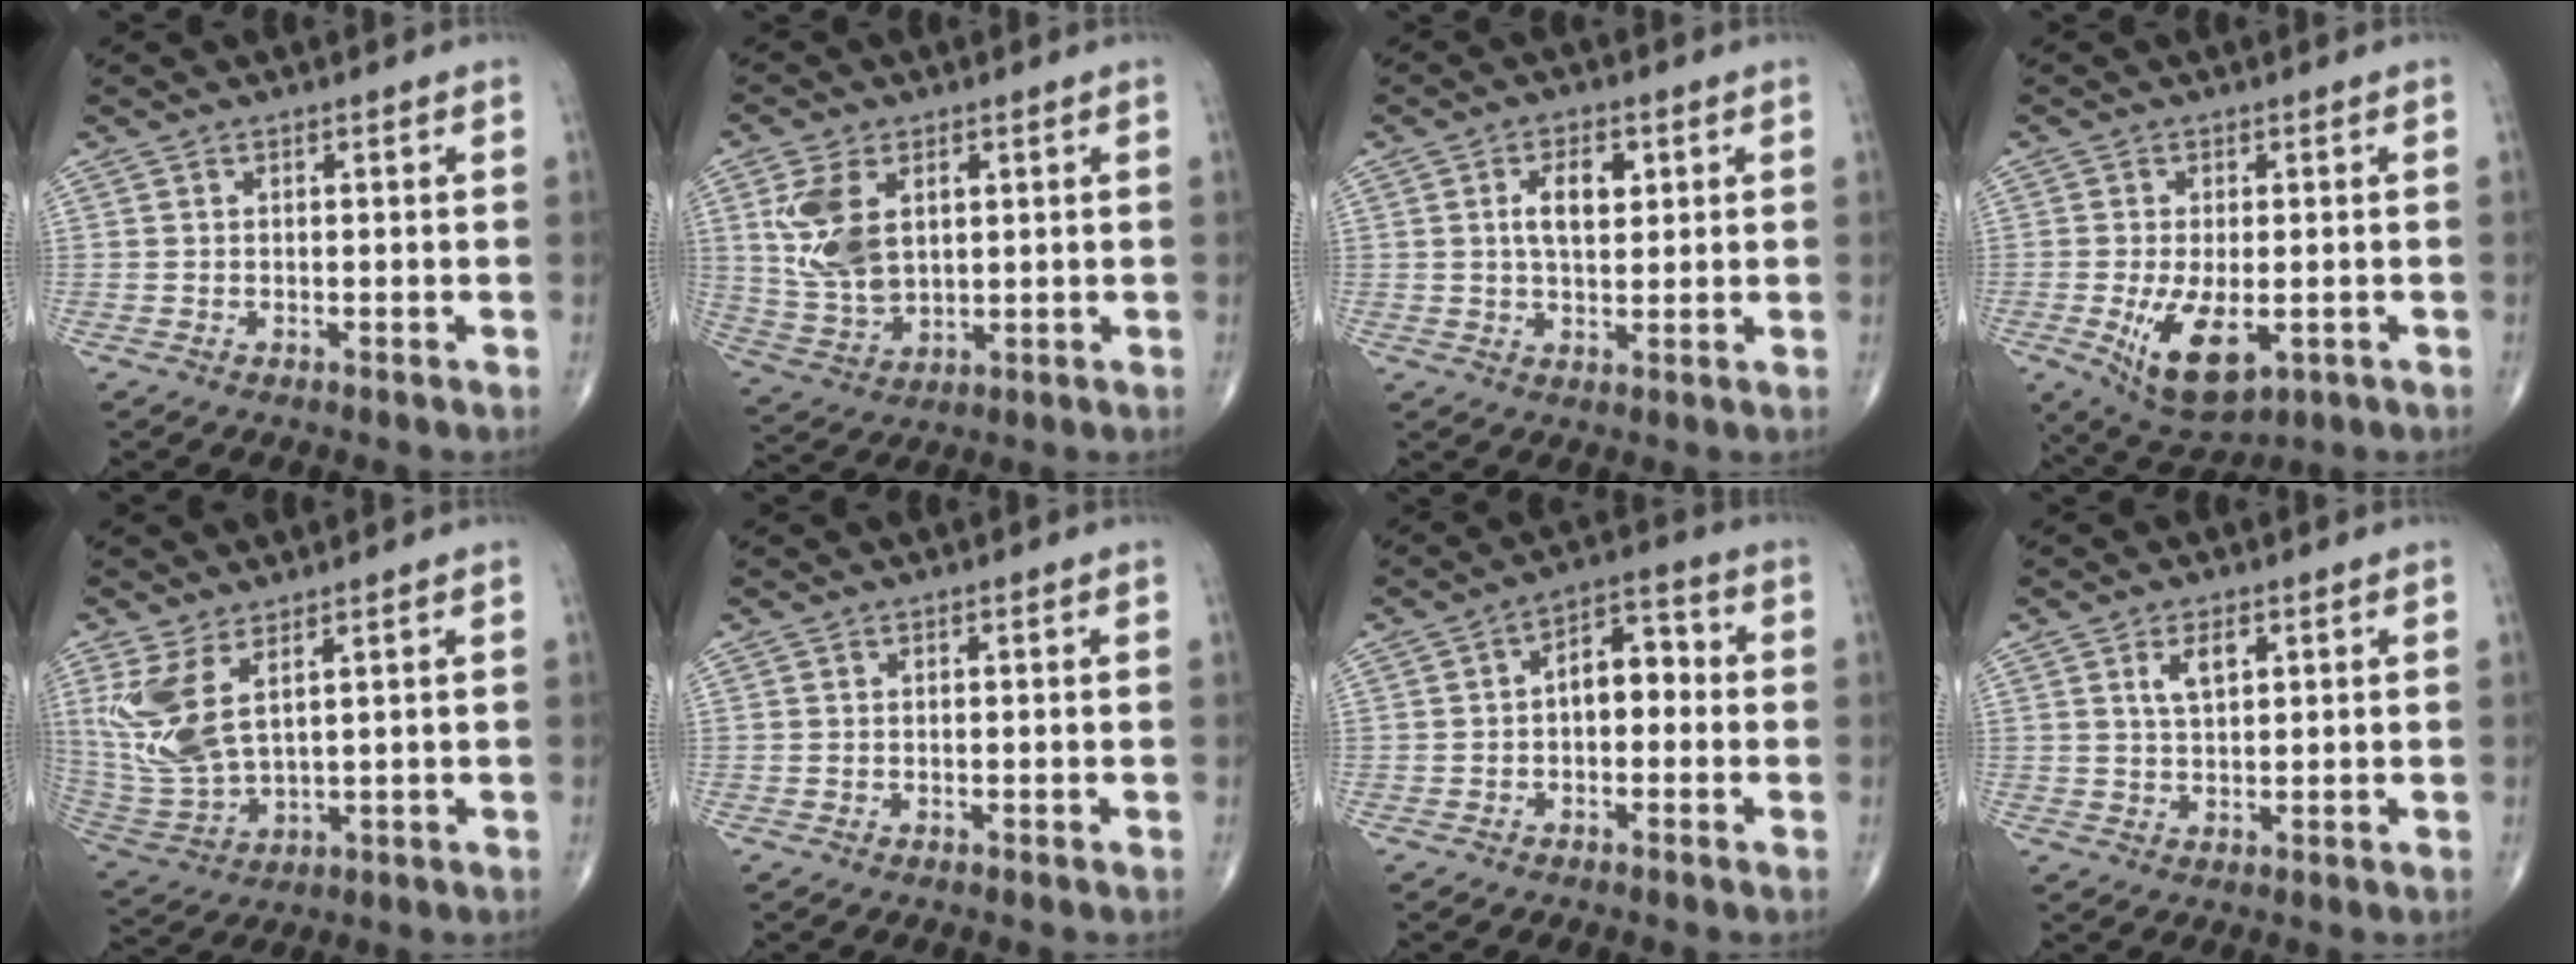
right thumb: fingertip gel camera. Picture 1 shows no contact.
{"total": 11.3, "force": [3.0, 6.9, 8.5], "torque": [-0.162, -0.008, 0.070]}
{"total": 6.3, "force": [1.7, 3.5, 5.0], "torque": [-0.074, -0.003, 0.028]}
{"total": 10.4, "force": [-2.8, 5.2, 8.6], "torque": [-0.143, -0.016, -0.032]}
{"total": 11.0, "force": [4.3, 4.7, 9.0], "torque": [-0.205, -0.024, 0.105]}
{"total": 0.0}
{"total": 7.4, "force": [-0.3, 4.4, 5.9], "torque": [-0.065, 0.030, -0.016]}
{"total": 4.2, "force": [1.7, 2.0, 3.2], "torque": [-0.052, -0.007, 0.033]}